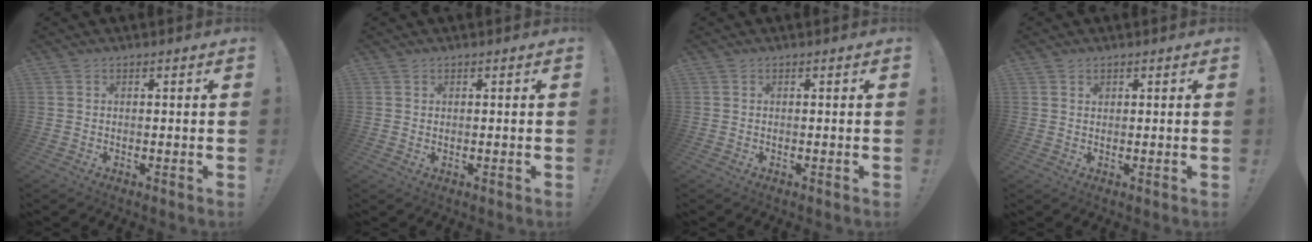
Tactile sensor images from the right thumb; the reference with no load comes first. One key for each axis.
{"total": 0.6, "fx": 0.6, "fy": 0.2, "fz": 0.0, "tx": 0.005, "ty": -0.003, "tz": 0.010}
{"total": 0.0}
{"total": 0.8, "fx": 0.5, "fy": 0.6, "fz": 0.1, "tx": 0.007, "ty": -0.003, "tz": 0.008}